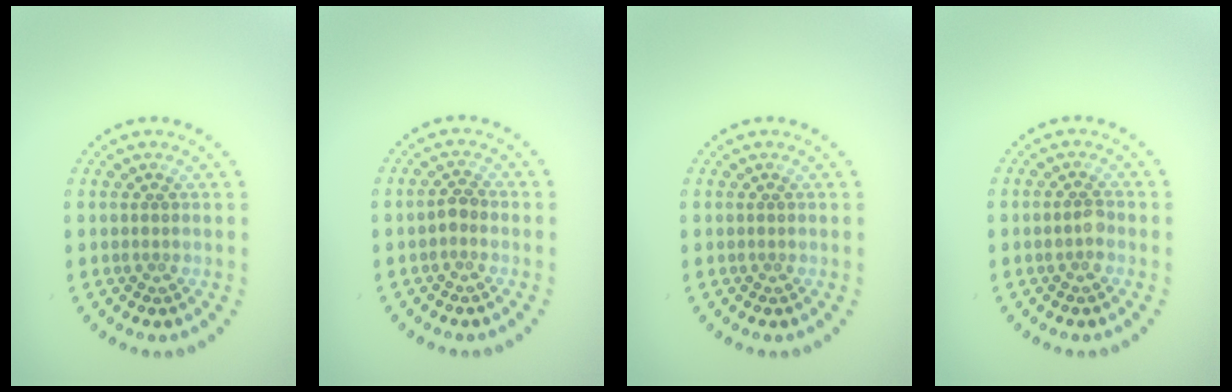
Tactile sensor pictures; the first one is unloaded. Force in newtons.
{"total": 1.1, "press": 1.0, "slide": 0.5}
{"total": 0.0}
{"total": 1.1, "press": 1.1, "slide": 0.2}